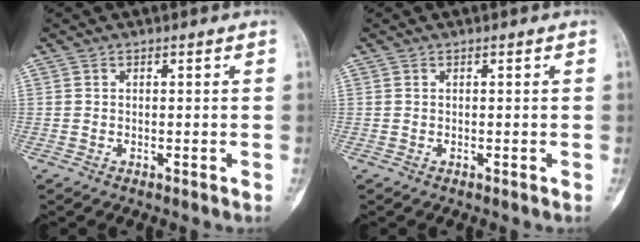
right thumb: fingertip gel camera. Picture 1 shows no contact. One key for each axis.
{"total": 0.0}